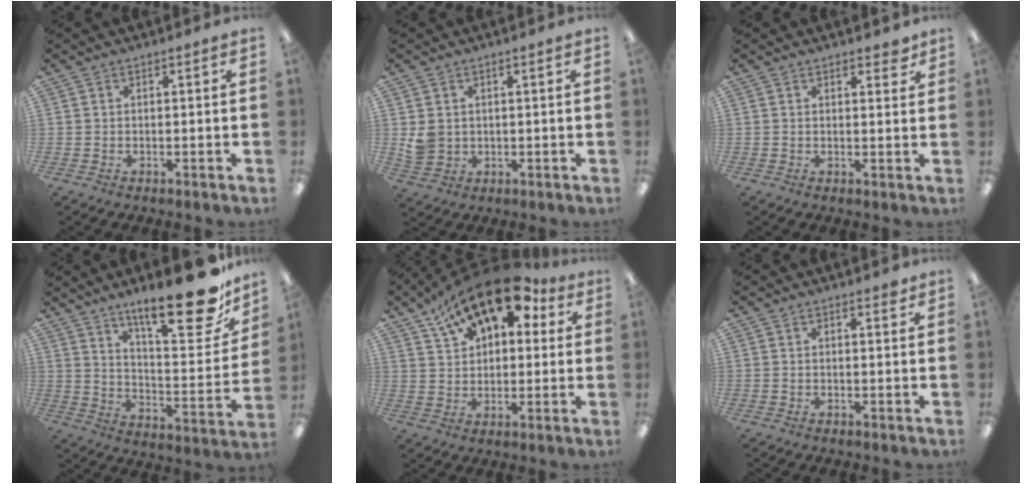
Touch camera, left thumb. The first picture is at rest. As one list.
[{"total": 4.1, "force": [1.0, 3.7, 1.4], "torque": [-0.015, 0.000, 0.021]}, {"total": 2.2, "force": [1.8, 1.0, 0.7], "torque": [-0.001, -0.004, 0.029]}, {"total": 22.5, "force": [15.9, 7.0, 14.2], "torque": [-0.192, -0.118, 0.257]}, {"total": 16.1, "force": [10.7, 8.0, 9.0], "torque": [-0.160, -0.055, 0.190]}, {"total": 1.0, "force": [0.7, 0.5, 0.6], "torque": [0.003, -0.004, 0.009]}]